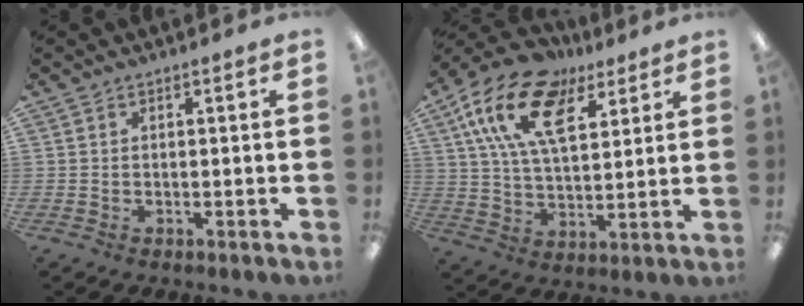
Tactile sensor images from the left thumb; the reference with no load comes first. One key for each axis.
{"total": 18.8, "fx": 10.2, "fy": 9.9, "fz": 12.3, "tx": -0.244, "ty": -0.035, "tz": 0.184}